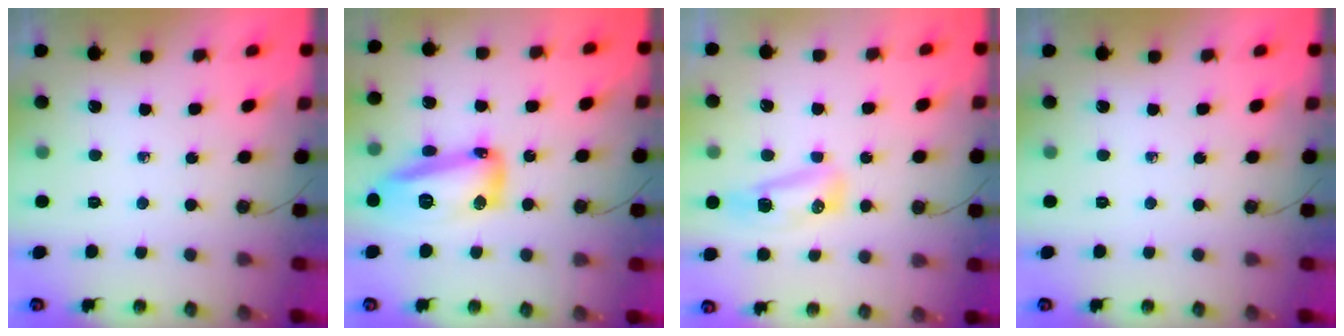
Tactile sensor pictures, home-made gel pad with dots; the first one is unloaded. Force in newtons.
{"total": 23.5, "press": 20.6, "slide": 11.3}
{"total": 13.2, "press": 10.3, "slide": 8.3}
{"total": 0.0}